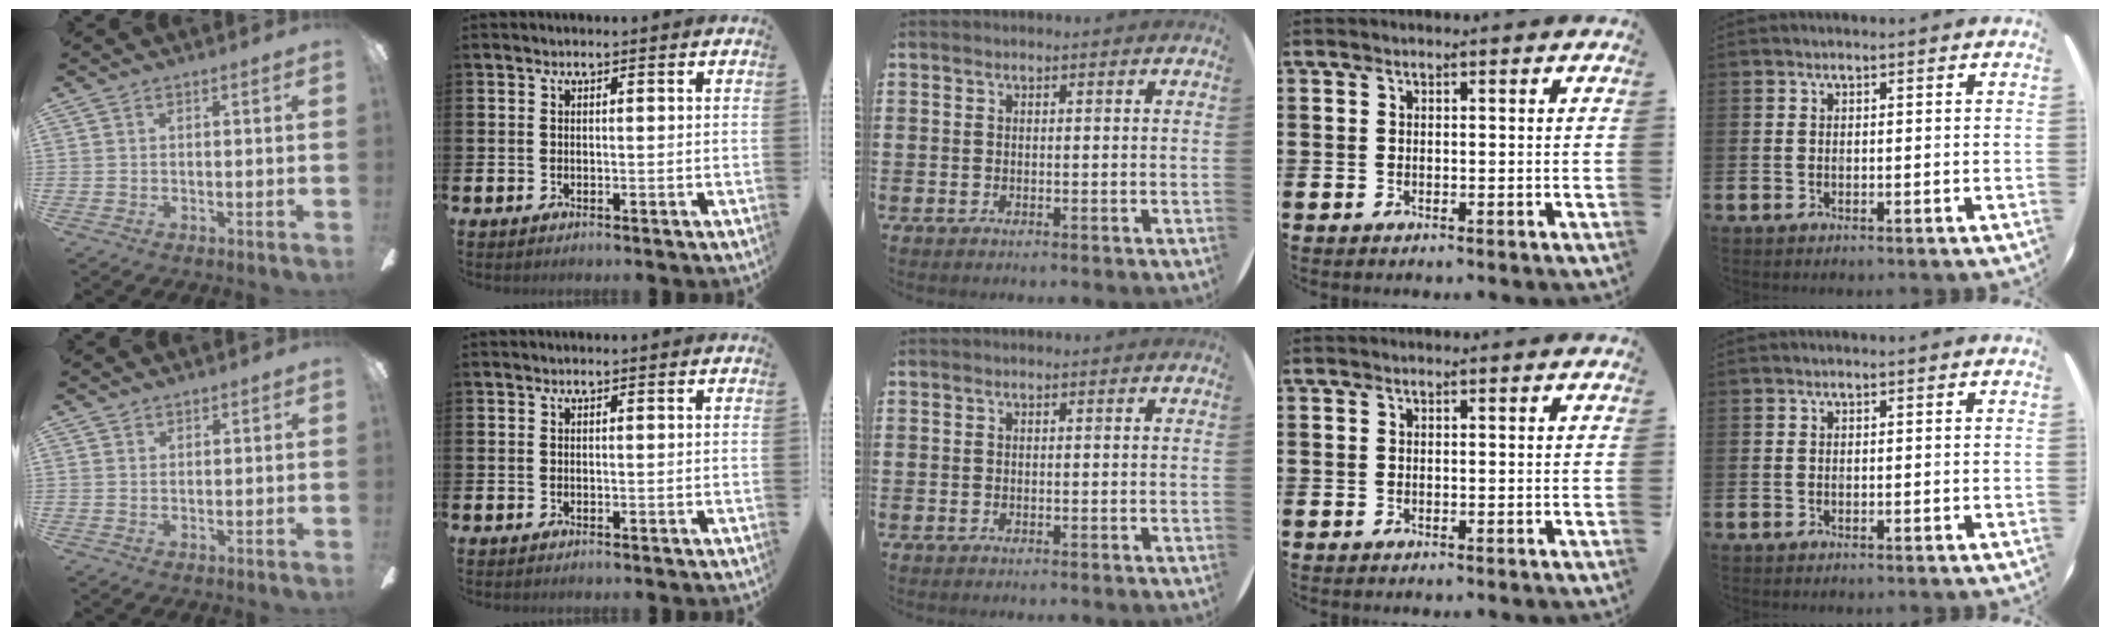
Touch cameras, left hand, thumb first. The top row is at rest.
{"thumb": {"total": 1.0, "force": [1.0, 0.4, 0.1], "torque": [-0.001, 0.000, 0.019]}}